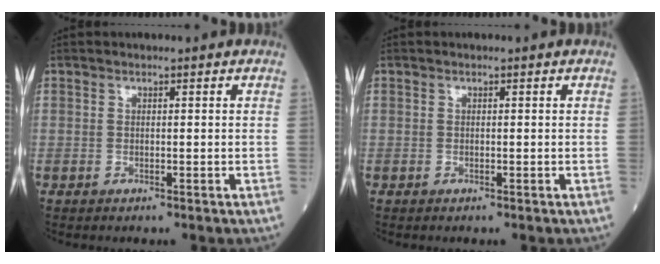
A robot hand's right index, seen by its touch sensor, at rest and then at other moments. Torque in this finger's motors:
{"motor_torque": [0.14, -0.08, -0.02, -0.01]}